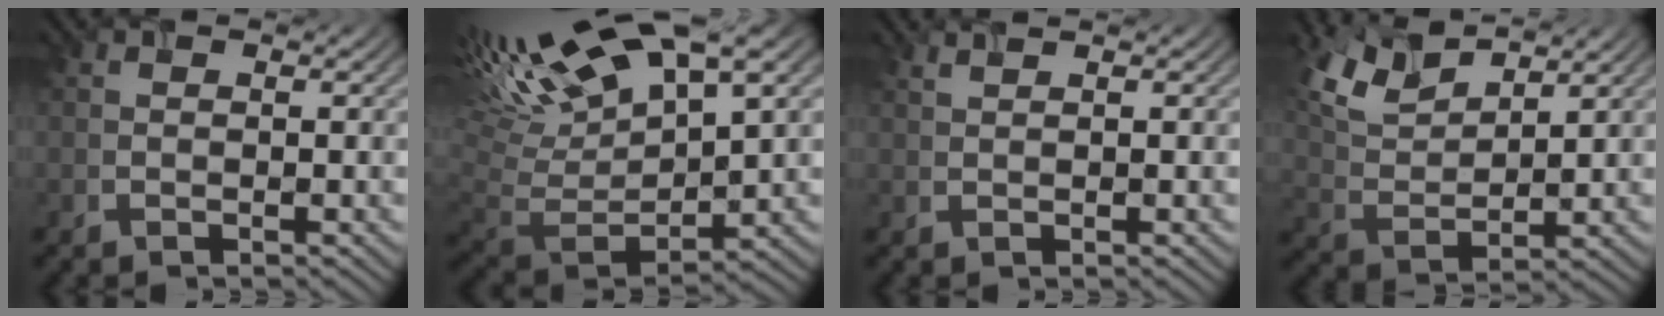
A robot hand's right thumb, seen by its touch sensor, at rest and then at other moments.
{"total": 16.3, "force": [5.8, 6.7, 13.7], "torque": [-0.278, 0.026, 0.110]}
{"total": 0.8, "force": [0.7, -0.2, 0.4], "torque": [-0.003, -0.004, 0.014]}
{"total": 8.0, "force": [5.6, 3.2, 4.8], "torque": [-0.120, 0.010, 0.109]}